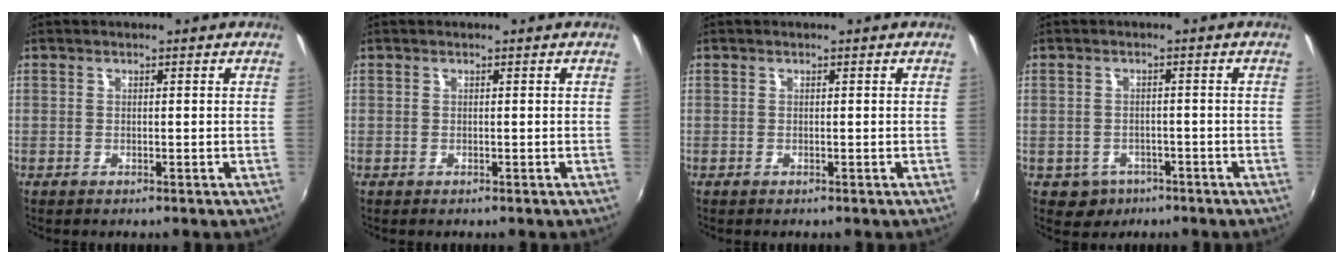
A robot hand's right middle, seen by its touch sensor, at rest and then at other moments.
{"total": 0.0}
{"total": 0.0}
{"total": 4.2, "force": [-2.2, 3.5, 1.0], "torque": [-0.031, 0.002, -0.024]}